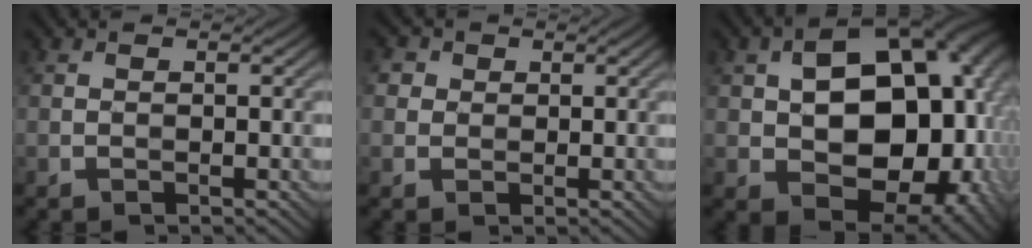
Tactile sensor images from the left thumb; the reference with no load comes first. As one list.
[{"total": 2.8, "force": [1.2, 2.4, 0.8], "torque": [-0.027, 0.005, 0.012]}, {"total": 18.7, "force": [0.4, 12.5, 13.9], "torque": [-0.181, -0.027, 0.027]}]